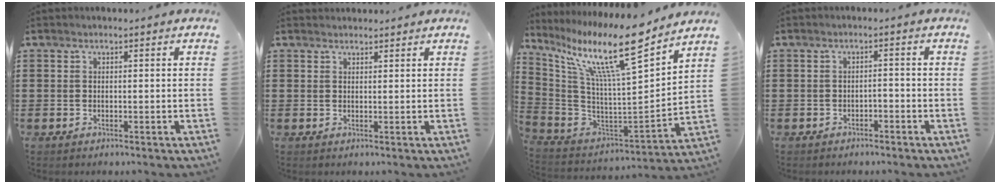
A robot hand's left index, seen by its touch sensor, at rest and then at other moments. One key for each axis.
{"total": 1.2, "fx": 1.2, "fy": 0.2, "fz": 0.1, "tx": -0.003, "ty": 0.000, "tz": 0.024}
{"total": 15.1, "fx": 11.1, "fy": 1.4, "fz": 10.1, "tx": -0.218, "ty": -0.072, "tz": 0.181}
{"total": 1.6, "fx": -1.6, "fy": 0.3, "fz": 0.2, "tx": -0.012, "ty": -0.001, "tz": -0.036}